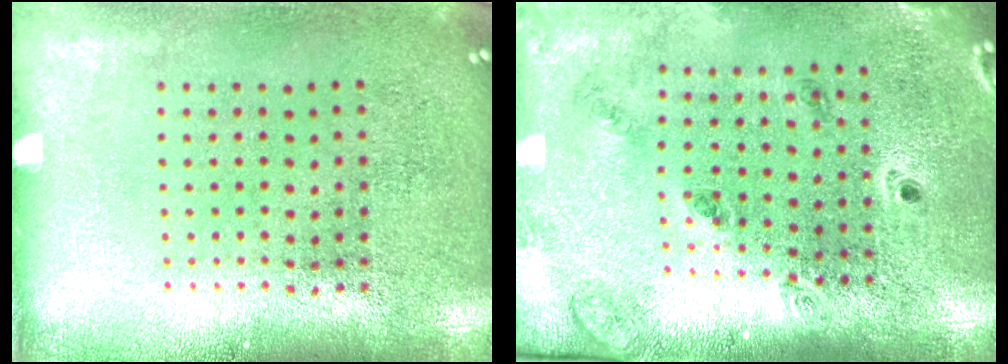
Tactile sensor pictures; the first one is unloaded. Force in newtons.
{"total": 1.4, "press": 1.3, "slide": 0.2}